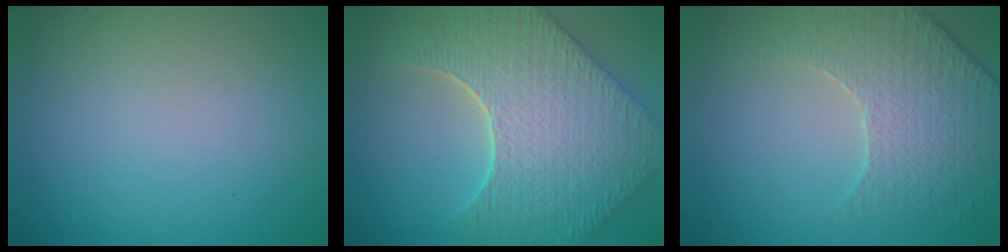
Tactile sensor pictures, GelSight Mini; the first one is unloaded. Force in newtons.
{"total": 8.8, "press": 7.2, "slide": 5.0}
{"total": 3.5, "press": 3.3, "slide": 0.9}